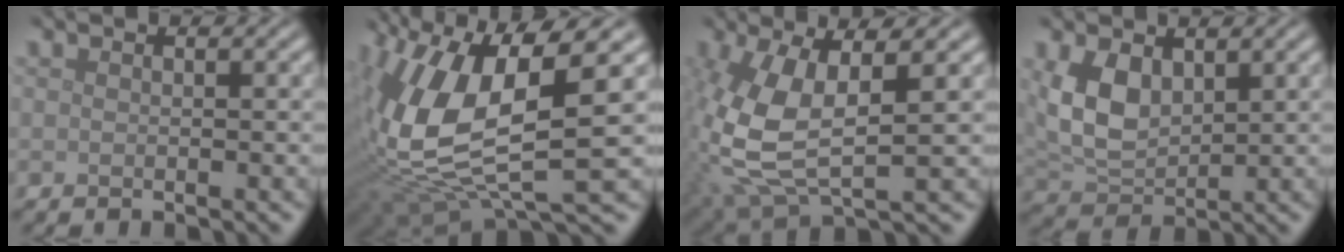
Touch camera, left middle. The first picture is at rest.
{"total": 13.1, "force": [1.7, 5.9, 11.6], "torque": [-0.255, -0.013, 0.033]}
{"total": 9.2, "force": [-0.2, 4.4, 8.1], "torque": [-0.206, -0.008, -0.003]}
{"total": 5.2, "force": [1.6, 3.3, 3.8], "torque": [-0.089, -0.003, 0.038]}